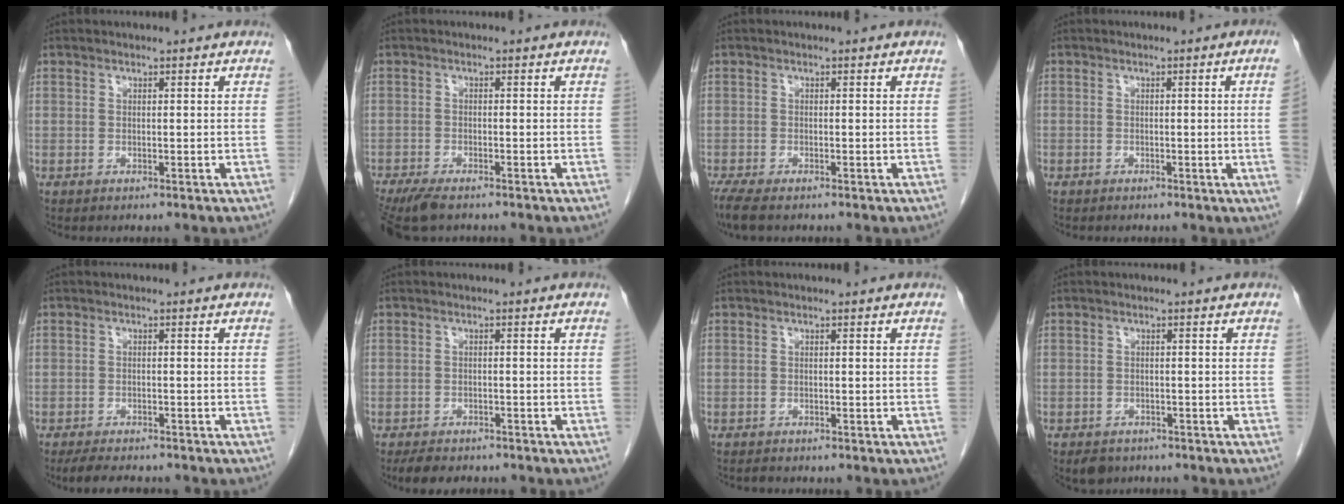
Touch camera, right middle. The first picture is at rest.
{"total": 6.6, "force": [-5.3, 1.7, 3.6], "torque": [-0.062, -0.015, -0.089]}
{"total": 4.0, "force": [-3.1, 0.9, 2.4], "torque": [-0.050, -0.014, -0.052]}
{"total": 3.2, "force": [-0.4, -1.1, 3.0], "torque": [-0.031, -0.003, -0.006]}
{"total": 6.1, "force": [-5.4, 1.4, 2.6], "torque": [-0.045, -0.013, -0.079]}
{"total": 4.7, "force": [-4.0, 1.6, 1.8], "torque": [-0.036, -0.010, -0.057]}
{"total": 0.9, "force": [-0.9, 0.2, 0.1], "torque": [-0.009, -0.003, -0.016]}
{"total": 3.2, "force": [-2.6, 1.8, 0.6], "torque": [-0.012, 0.001, -0.037]}